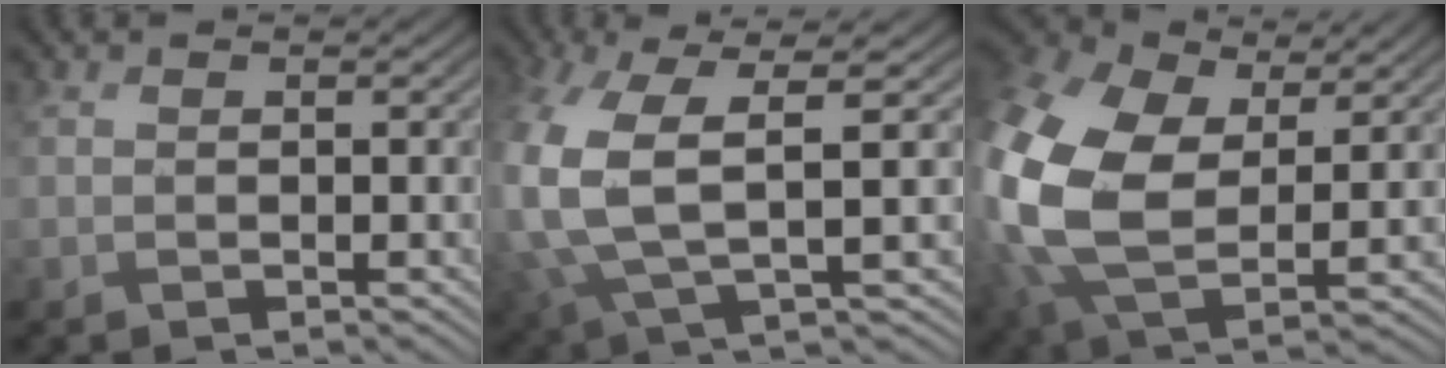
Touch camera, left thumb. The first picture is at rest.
{"total": 10.1, "force": [0.6, 4.5, 9.1], "torque": [-0.234, -0.026, 0.017]}
{"total": 17.9, "force": [2.5, 12.1, 12.9], "torque": [-0.367, -0.022, 0.063]}